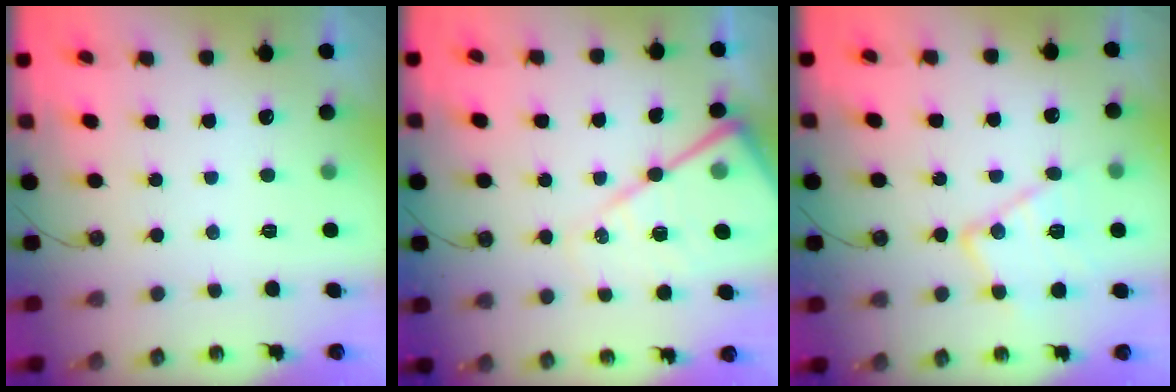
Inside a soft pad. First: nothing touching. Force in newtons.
{"total": 16.2, "press": 16.2, "slide": 1.8}
{"total": 13.9, "press": 13.9, "slide": 0.6}